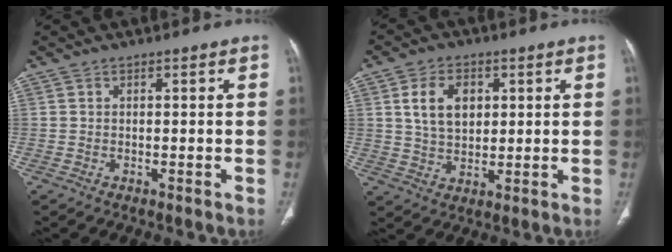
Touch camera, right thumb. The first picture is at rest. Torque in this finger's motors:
{"motor_torque": [1.16, 1.09, 0.49, -0.23, 0.07]}